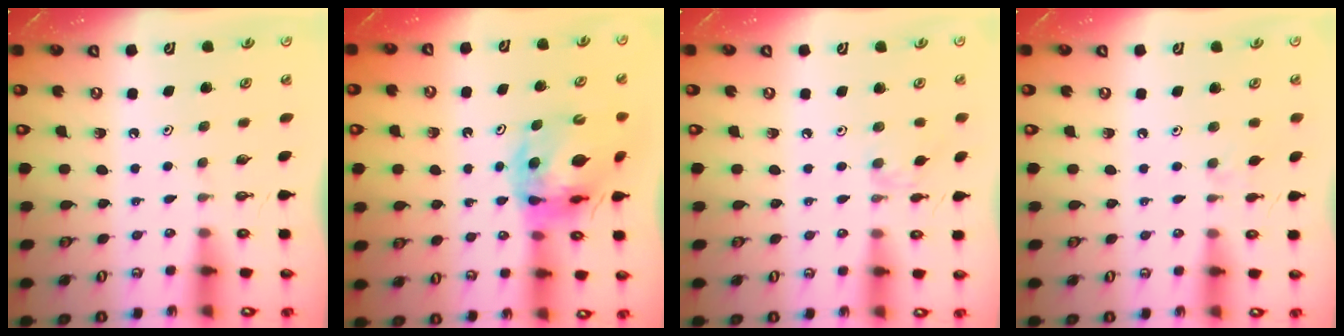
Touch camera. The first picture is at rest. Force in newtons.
{"total": 15.4, "press": 15.3, "slide": 1.9}
{"total": 3.6, "press": 3.5, "slide": 0.6}
{"total": 3.4, "press": 3.3, "slide": 0.7}